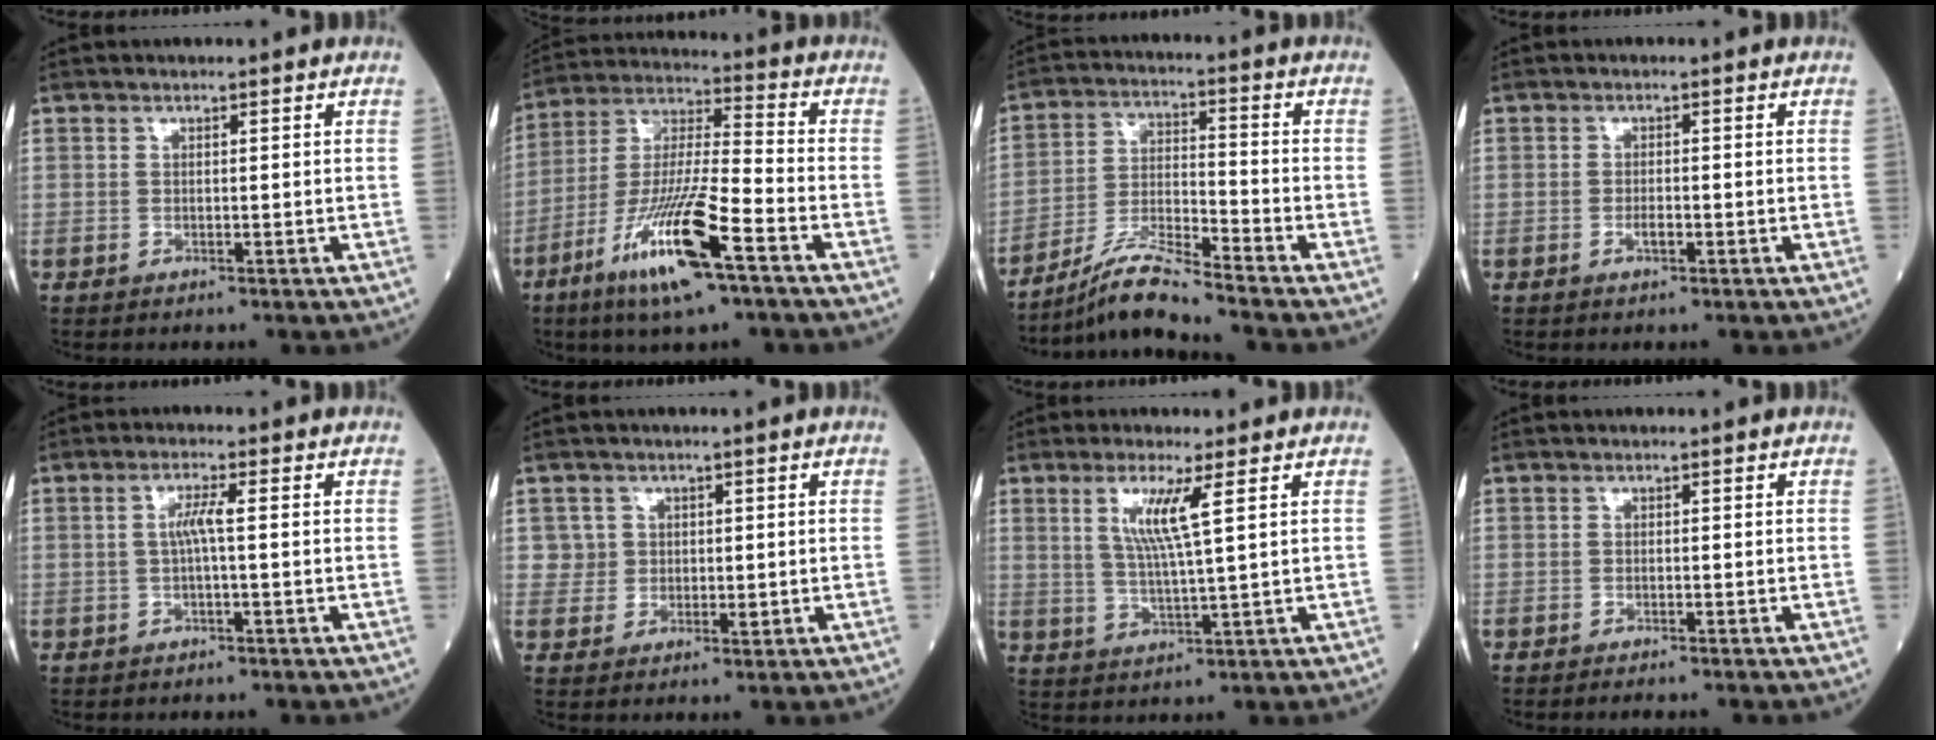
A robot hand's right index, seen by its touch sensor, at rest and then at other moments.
{"total": 16.0, "force": [-8.3, 1.4, 13.6], "torque": [-0.275, -0.026, -0.153]}
{"total": 8.1, "force": [-7.2, -1.4, 3.4], "torque": [-0.074, -0.016, -0.132]}
{"total": 1.5, "force": [-0.6, 0.4, 1.3], "torque": [-0.022, 0.001, -0.010]}
{"total": 2.9, "force": [0.1, 0.0, 2.9], "torque": [-0.059, 0.005, 0.001]}
{"total": 3.1, "force": [0.9, 2.9, 0.0], "torque": [0.016, -0.002, 0.014]}
{"total": 6.1, "force": [2.3, -0.5, 5.7], "torque": [-0.114, -0.006, 0.046]}
{"total": 2.2, "force": [-2.0, 0.1, 0.9], "torque": [-0.010, -0.003, -0.024]}